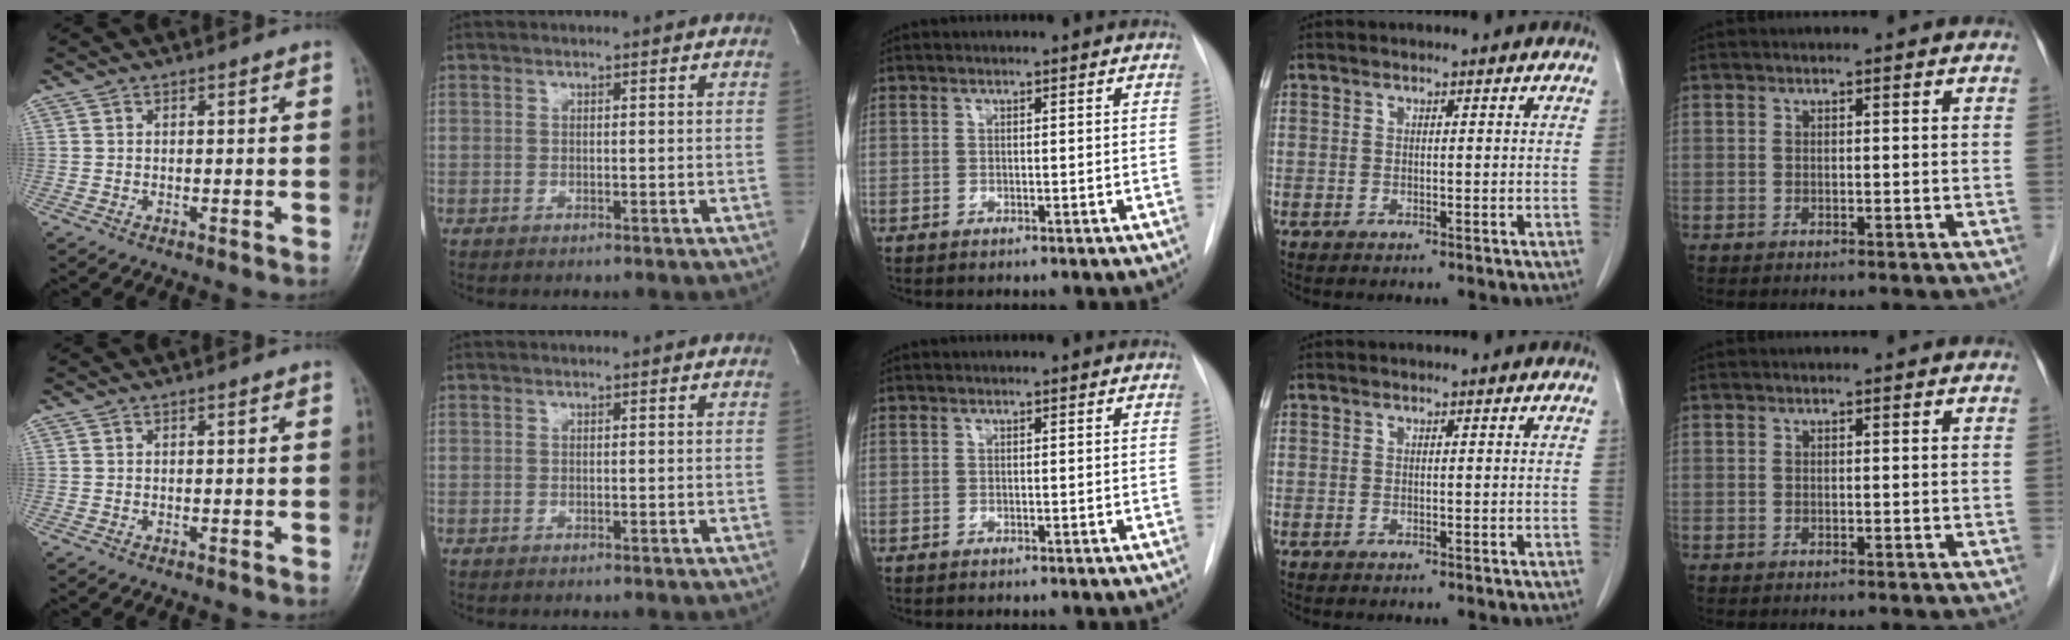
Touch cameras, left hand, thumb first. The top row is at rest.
{}